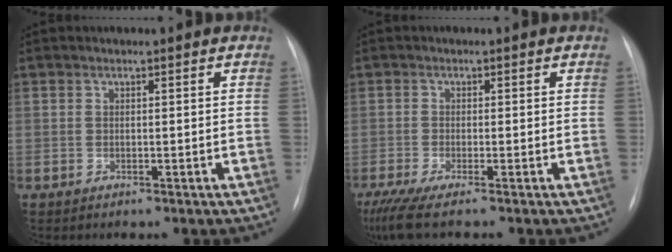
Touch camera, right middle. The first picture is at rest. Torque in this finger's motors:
{"motor_torque": [0.94, -1.20, 0.10, 0.05]}